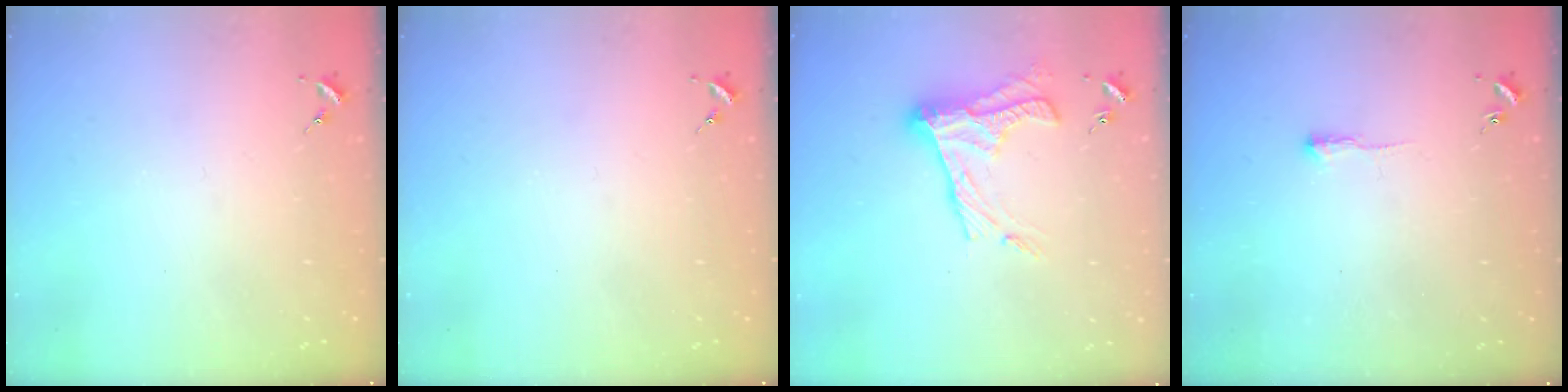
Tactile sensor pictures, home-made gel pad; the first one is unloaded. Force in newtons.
{"total": 0.0}
{"total": 14.5, "press": 14.5, "slide": 0.7}
{"total": 2.5, "press": 2.5, "slide": 0.4}